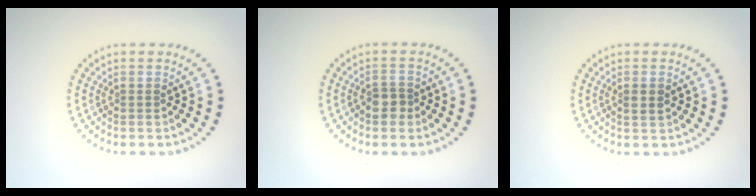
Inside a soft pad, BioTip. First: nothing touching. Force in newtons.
{"total": 1.9, "press": 1.7, "slide": 0.9}
{"total": 1.2, "press": 1.2, "slide": 0.3}